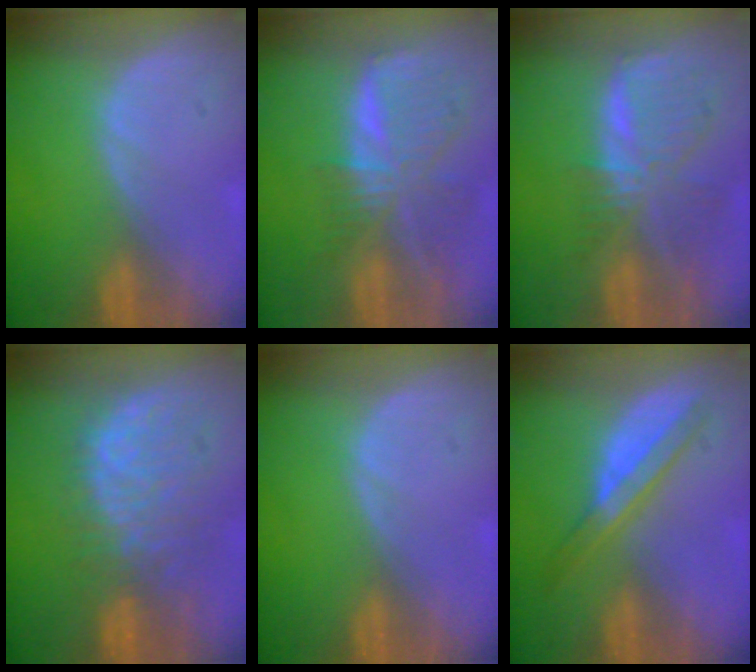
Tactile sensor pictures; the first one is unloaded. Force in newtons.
{"total": 9.1, "press": 7.9, "slide": 4.4}
{"total": 8.7, "press": 7.5, "slide": 4.3}
{"total": 10.7, "press": 9.4, "slide": 5.2}
{"total": 0.0}
{"total": 5.4, "press": 5.3, "slide": 0.8}